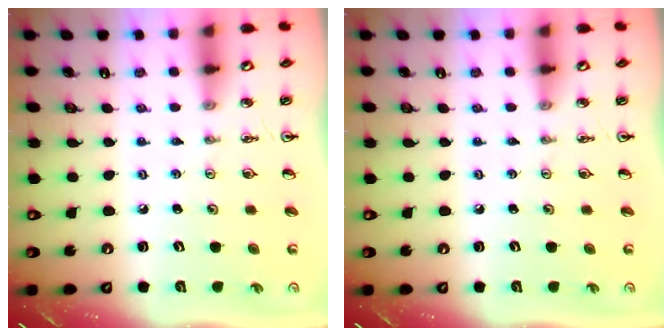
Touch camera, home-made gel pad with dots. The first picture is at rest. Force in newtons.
{"total": 0.0}